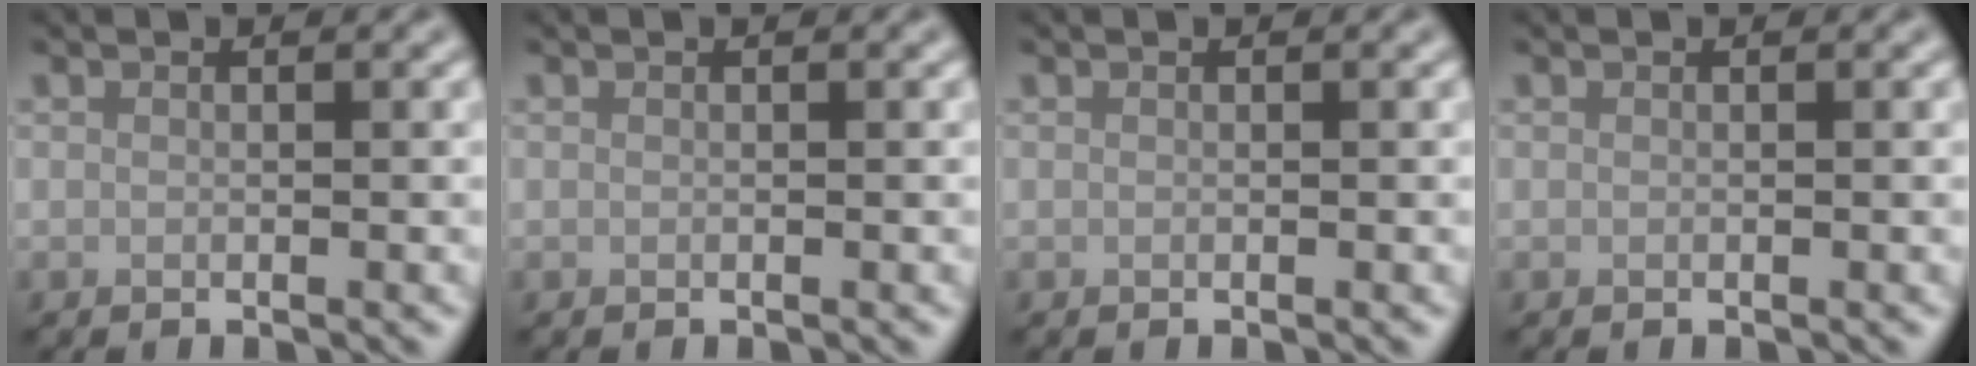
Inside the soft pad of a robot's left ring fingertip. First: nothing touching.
{"total": 0.0}
{"total": 0.0}
{"total": 0.0}